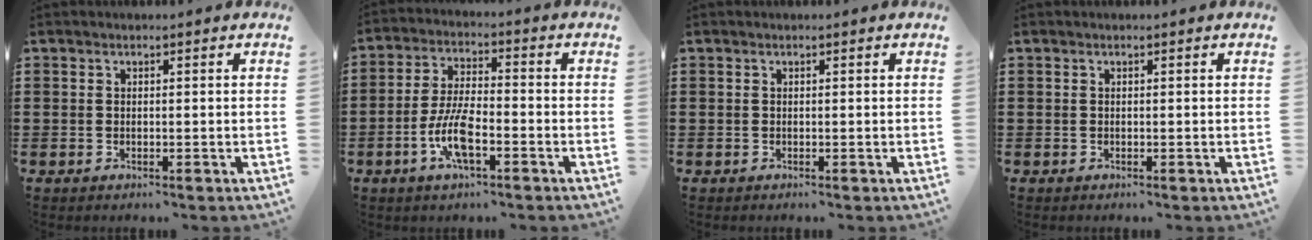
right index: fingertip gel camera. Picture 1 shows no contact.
{"total": 7.7, "force": [-3.0, 2.4, 6.6], "torque": [-0.148, -0.008, -0.060]}
{"total": 0.0}
{"total": 0.0}